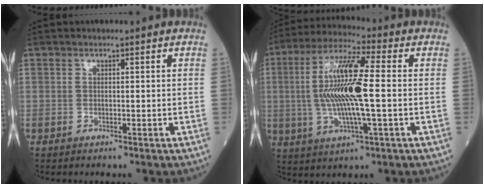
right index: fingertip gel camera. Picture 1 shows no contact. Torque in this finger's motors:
{"motor_torque": [2.14, 0.00, 1.06, 0.21]}